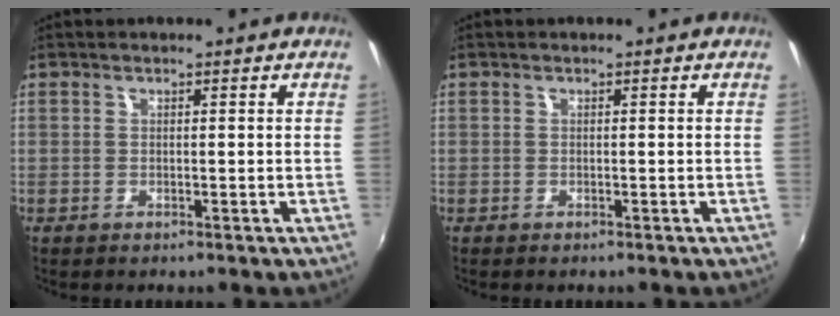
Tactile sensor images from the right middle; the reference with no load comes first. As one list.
[{"total": 0.6, "force": [-0.4, 0.4, -0.1], "torque": [0.001, -0.003, -0.007]}]